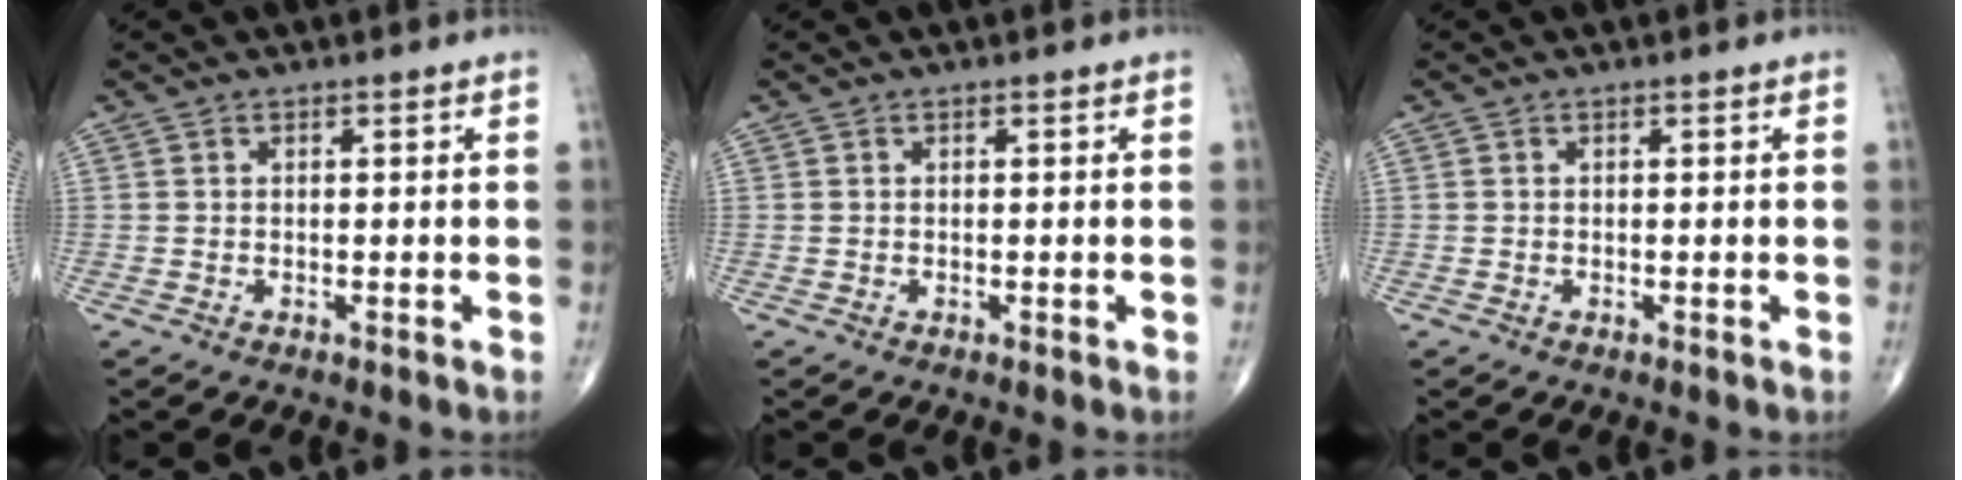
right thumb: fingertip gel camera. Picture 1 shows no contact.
{"total": 0.0}
{"total": 0.0}